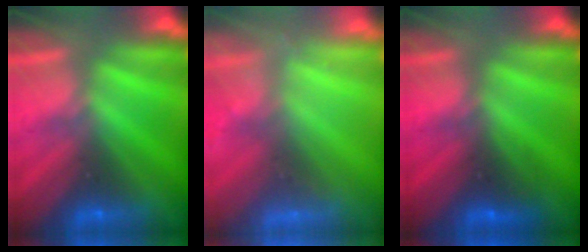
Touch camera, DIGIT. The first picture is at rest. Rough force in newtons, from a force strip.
{"total": 2.5}
{"total": 2.5}